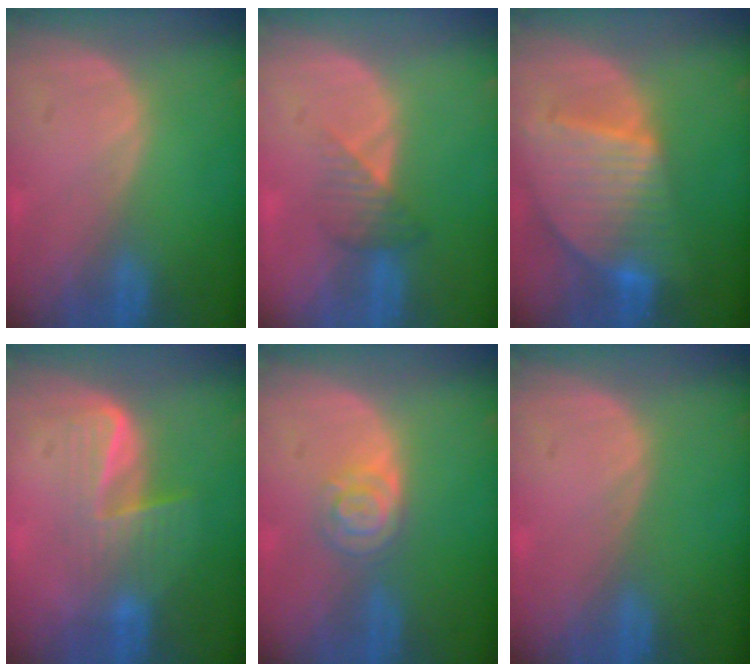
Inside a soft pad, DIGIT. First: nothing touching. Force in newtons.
{"total": 3.3, "press": 3.1, "slide": 1.1}
{"total": 9.5, "press": 8.2, "slide": 4.8}
{"total": 6.8, "press": 5.7, "slide": 3.8}
{"total": 4.4, "press": 3.9, "slide": 2.0}
{"total": 0.0}